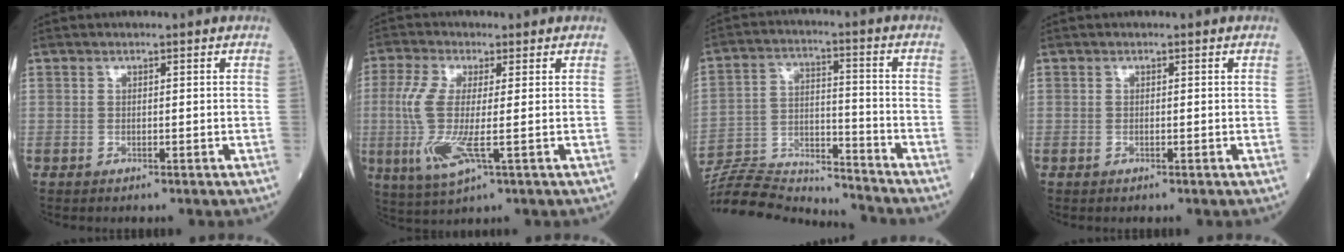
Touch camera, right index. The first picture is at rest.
{"total": 8.8, "force": [-1.2, 1.6, 8.6], "torque": [-0.204, -0.015, -0.026]}
{"total": 17.1, "force": [-16.8, 1.6, 2.7], "torque": [-0.058, 0.022, -0.270]}
{"total": 0.0}